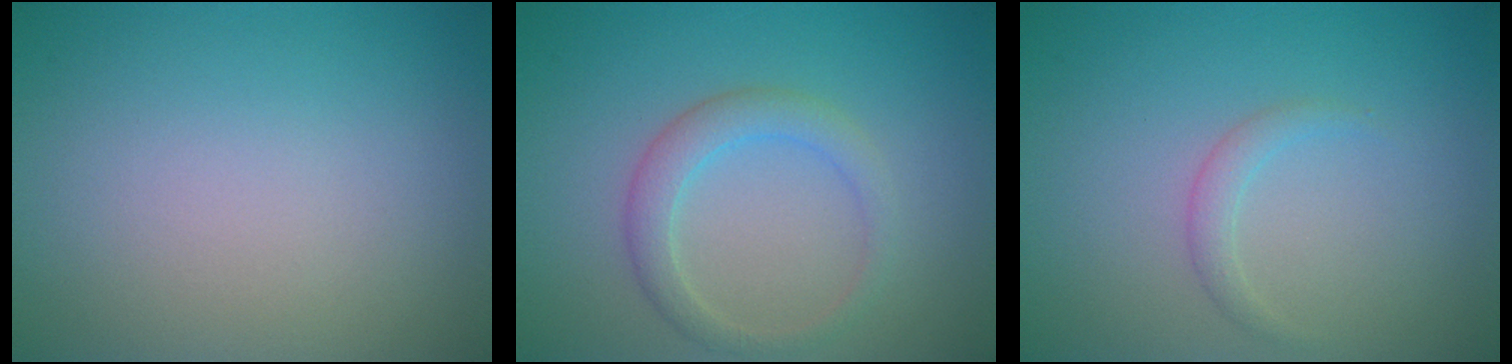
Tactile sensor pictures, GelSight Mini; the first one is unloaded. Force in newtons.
{"total": 2.5, "press": 2.5, "slide": 0.2}
{"total": 1.1, "press": 1.1, "slide": 0.1}